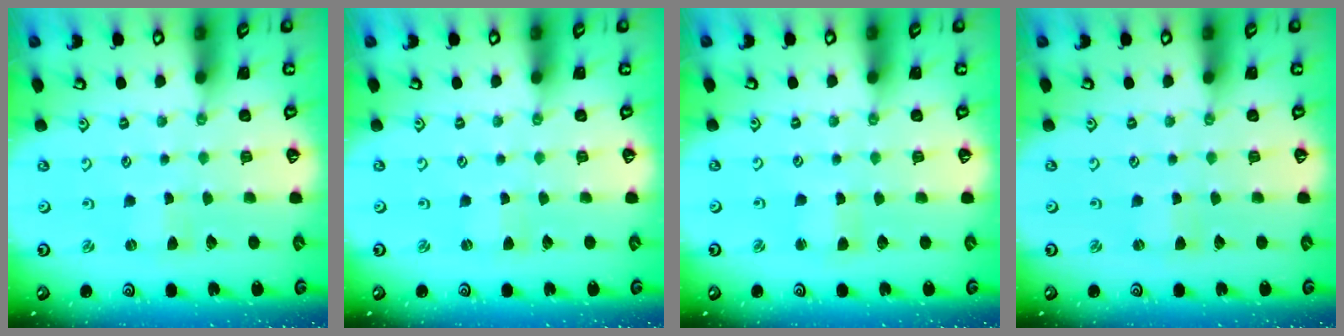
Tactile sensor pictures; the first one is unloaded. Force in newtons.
{"total": 1.4, "press": 1.4, "slide": 0.2}
{"total": 1.8, "press": 1.7, "slide": 0.4}
{"total": 1.7, "press": 1.7, "slide": 0.3}